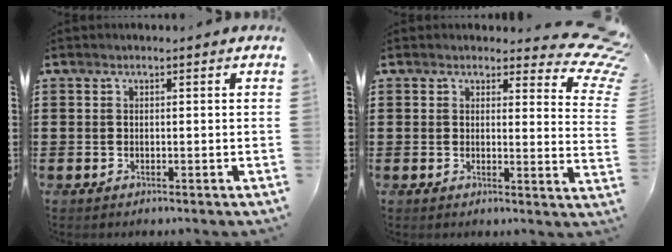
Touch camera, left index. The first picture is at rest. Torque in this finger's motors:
{"motor_torque": [-0.53, -1.14, -0.08, -0.21]}